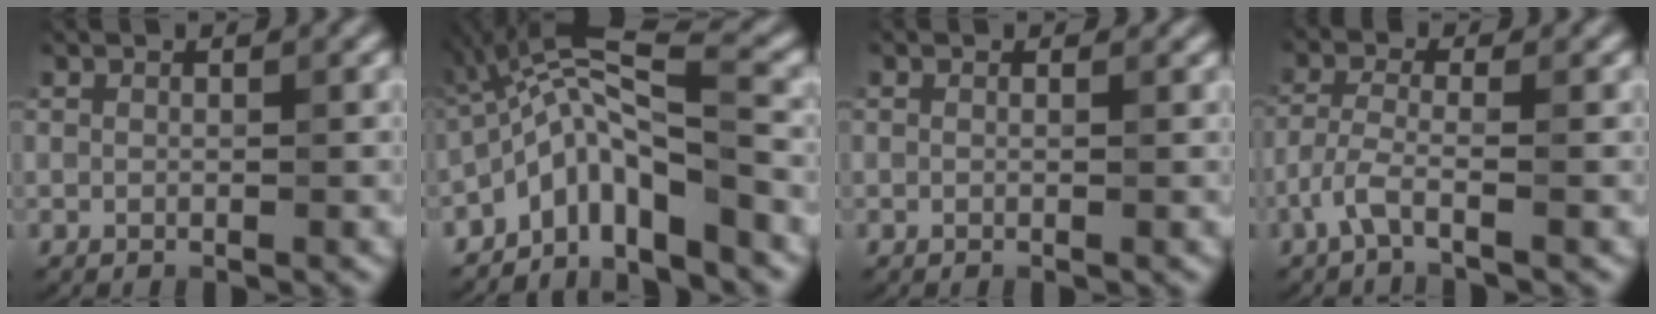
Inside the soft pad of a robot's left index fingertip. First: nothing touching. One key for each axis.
{"total": 6.4, "fx": -3.4, "fy": 1.3, "fz": 5.2, "tx": -0.088, "ty": 0.017, "tz": -0.069}
{"total": 0.0}
{"total": 2.6, "fx": -1.7, "fy": 0.4, "fz": 1.9, "tx": -0.047, "ty": 0.003, "tz": -0.043}